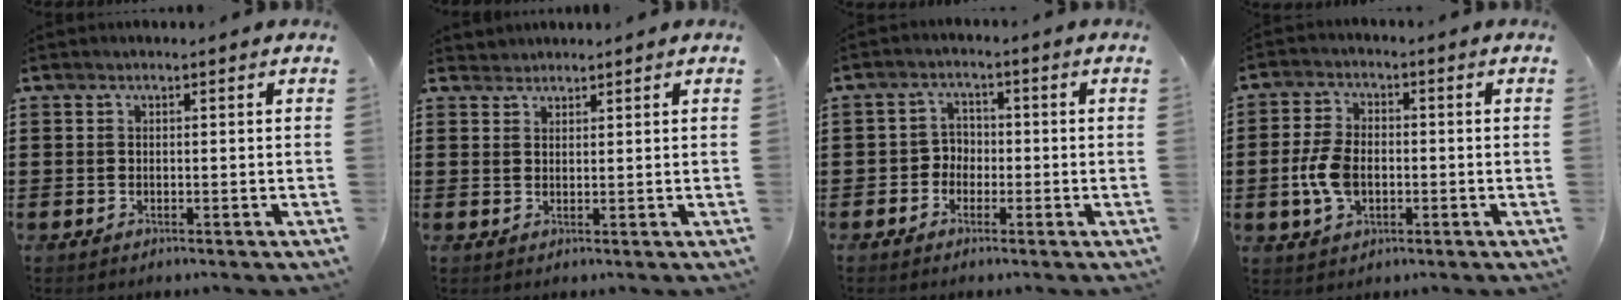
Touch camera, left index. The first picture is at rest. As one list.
[{"total": 1.5, "force": [1.4, 0.4, -0.2], "torque": [0.000, 0.001, 0.029]}, {"total": 2.9, "force": [-1.4, 2.5, 0.9], "torque": [-0.026, 0.008, -0.033]}, {"total": 6.6, "force": [-1.0, 4.1, 5.2], "torque": [-0.127, -0.001, -0.023]}]